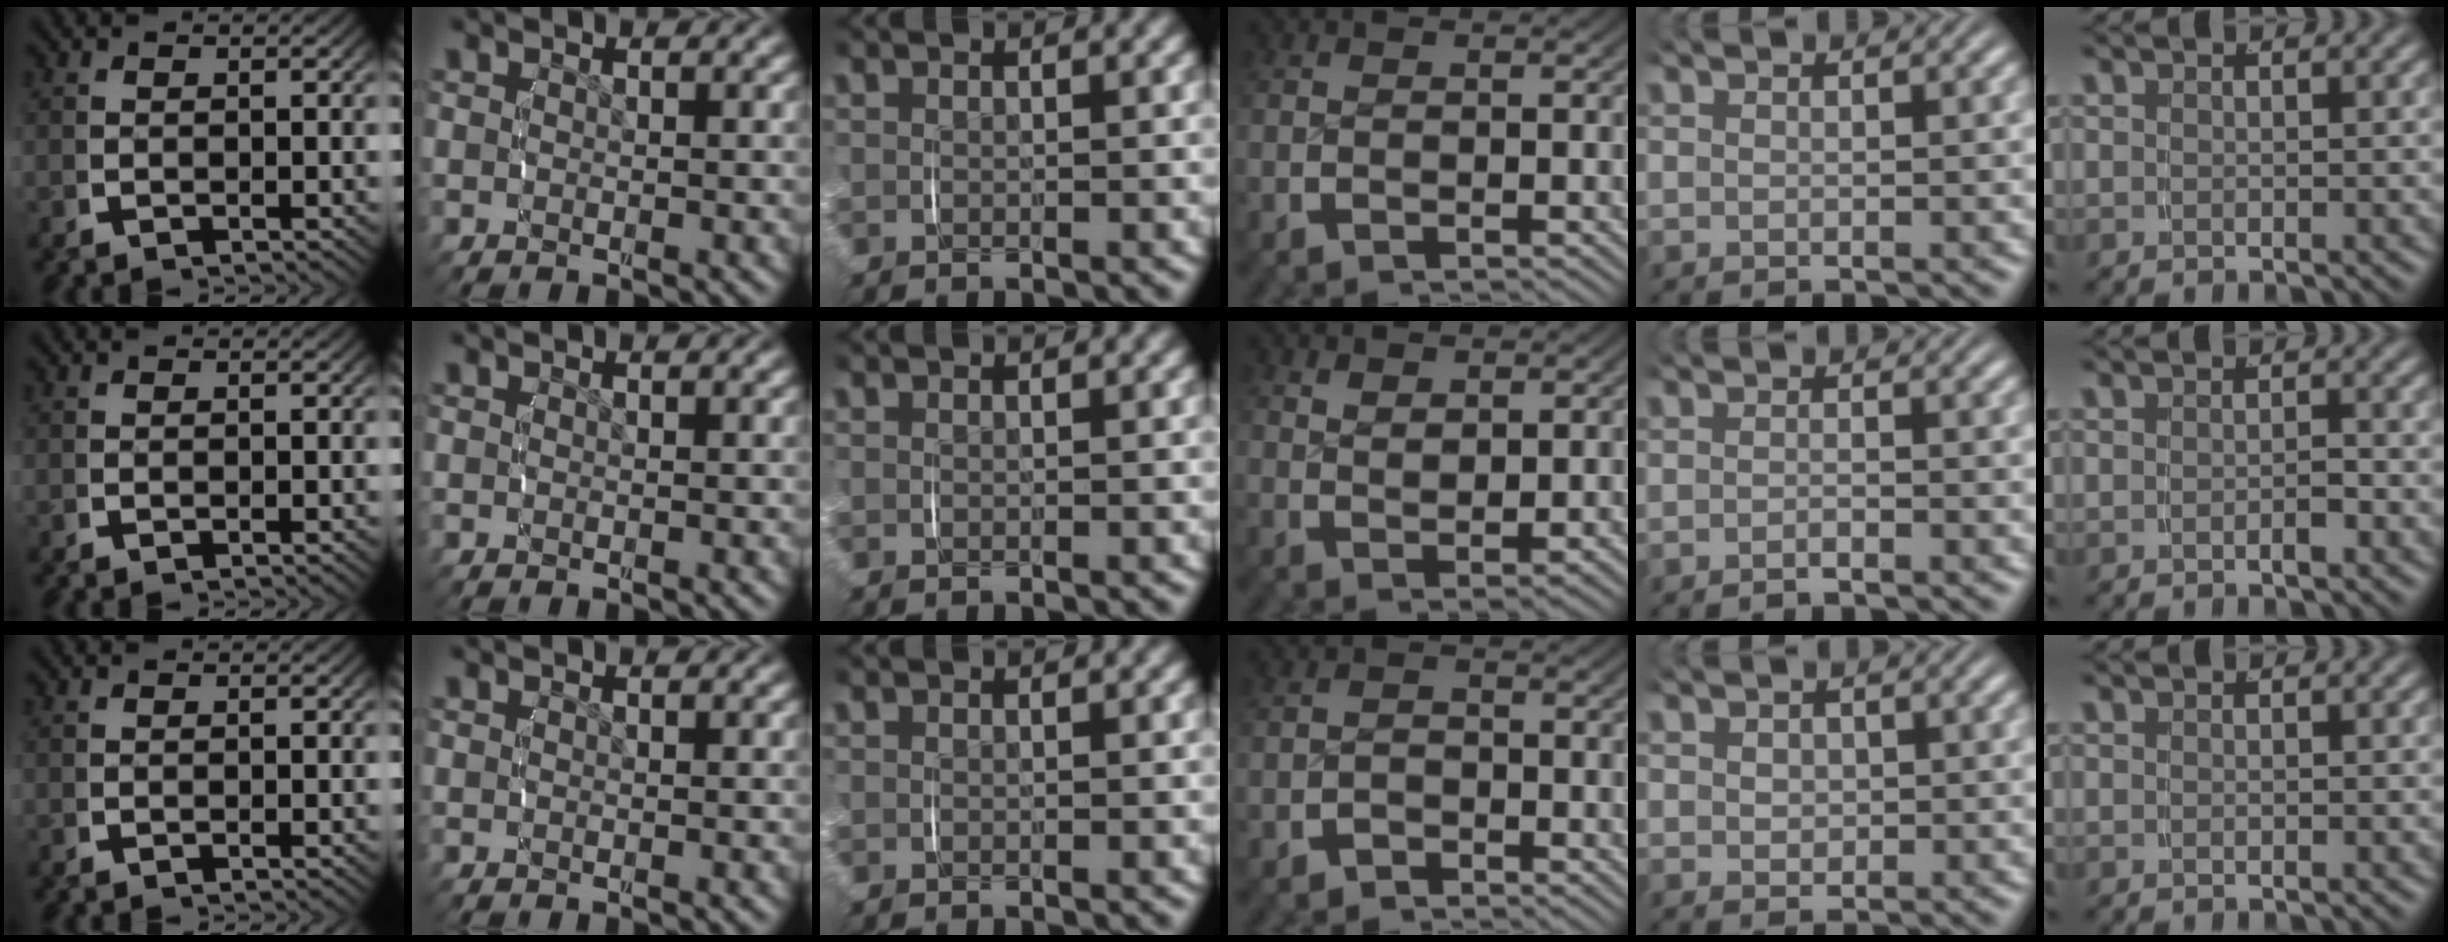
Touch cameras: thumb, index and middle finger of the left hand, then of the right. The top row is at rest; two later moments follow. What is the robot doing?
{"motion": "lift_and_place", "object": "pen bag"}